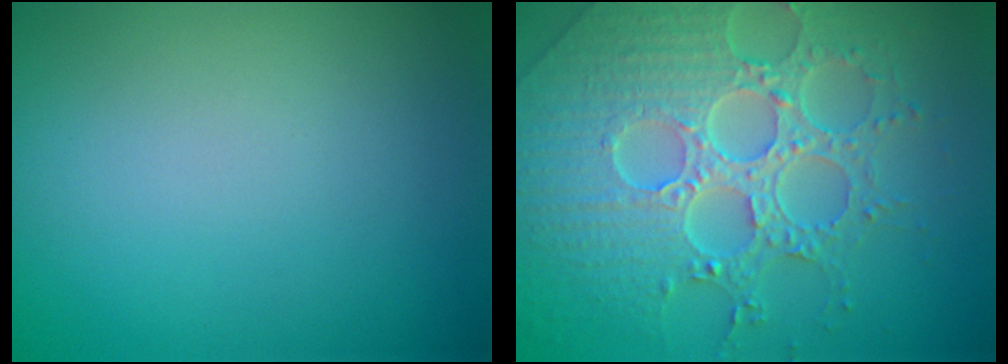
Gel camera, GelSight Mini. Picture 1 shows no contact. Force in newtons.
{"total": 8.5, "press": 6.2, "slide": 5.8}